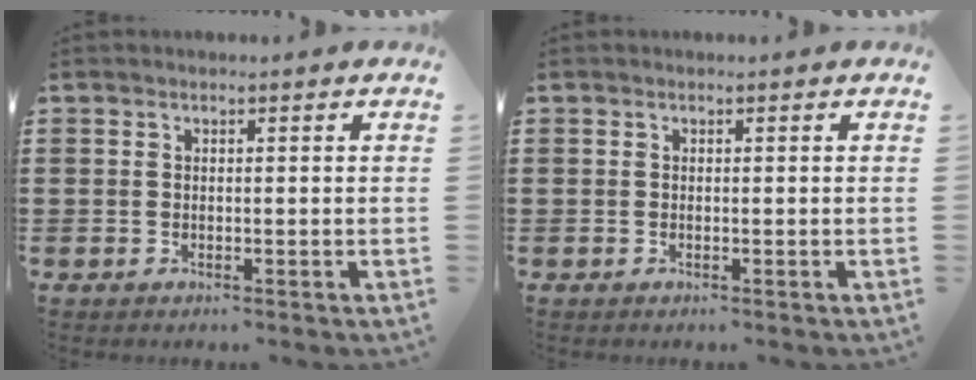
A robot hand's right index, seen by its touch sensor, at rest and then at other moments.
{"total": 0.0}